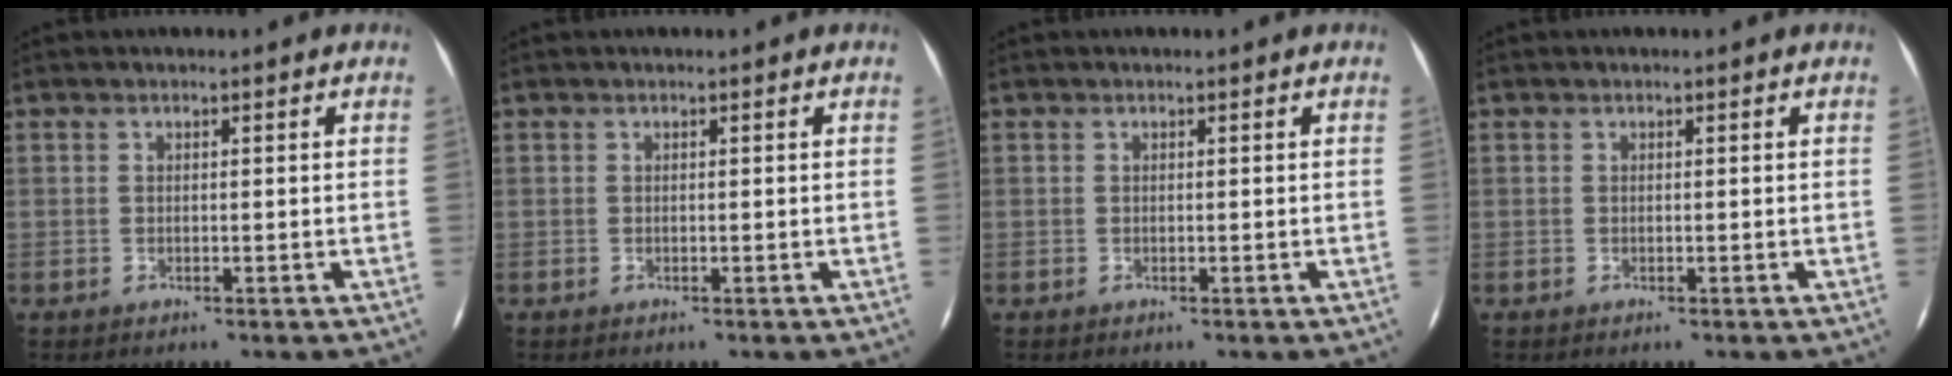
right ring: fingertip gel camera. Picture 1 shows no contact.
{"total": 0.0}
{"total": 0.0}
{"total": 0.0}